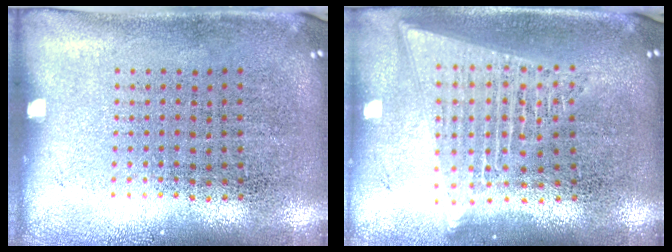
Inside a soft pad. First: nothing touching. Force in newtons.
{"total": 2.0, "press": 1.7, "slide": 1.0}